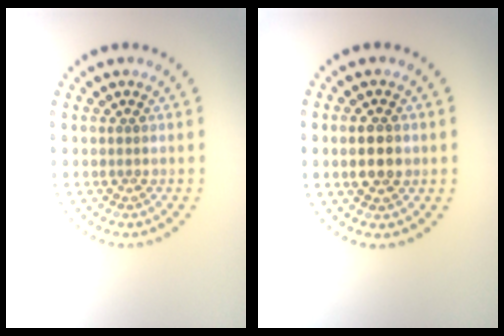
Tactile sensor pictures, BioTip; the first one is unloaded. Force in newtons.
{"total": 2.7, "press": 2.7, "slide": 0.1}